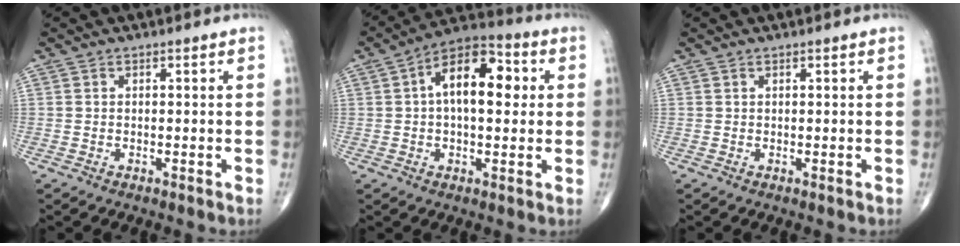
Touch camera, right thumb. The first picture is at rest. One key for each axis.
{"total": 13.2, "fx": 2.1, "fy": 6.9, "fz": 11.0, "tx": -0.157, "ty": 0.027, "tz": 0.023}
{"total": 0.0}